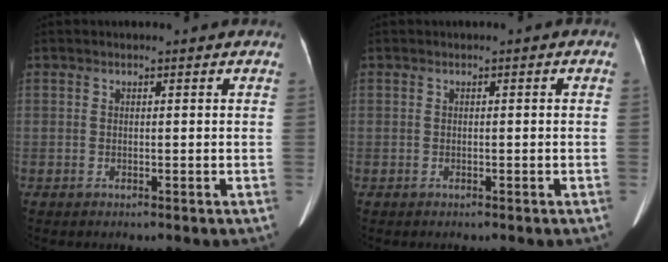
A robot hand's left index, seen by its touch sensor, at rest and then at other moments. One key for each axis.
{"total": 0.0}